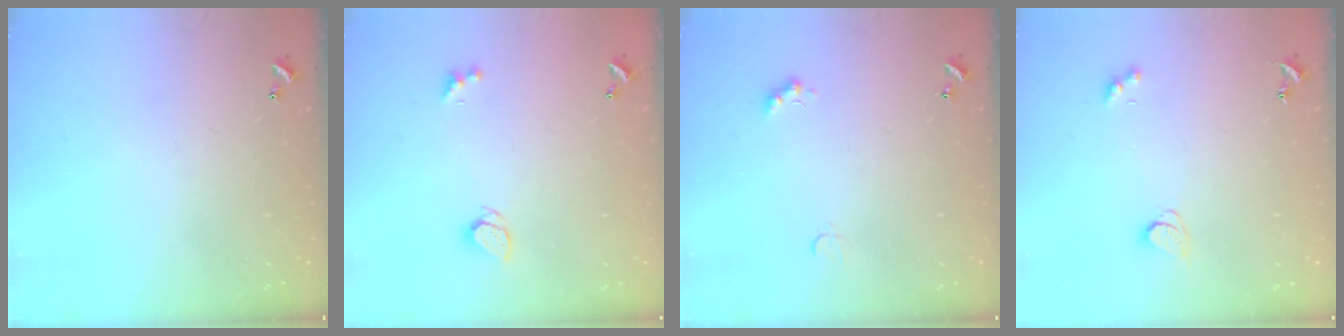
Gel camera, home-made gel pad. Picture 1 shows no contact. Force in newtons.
{"total": 2.4, "press": 2.3, "slide": 0.6}
{"total": 2.4, "press": 2.3, "slide": 0.5}
{"total": 2.4, "press": 2.3, "slide": 0.6}